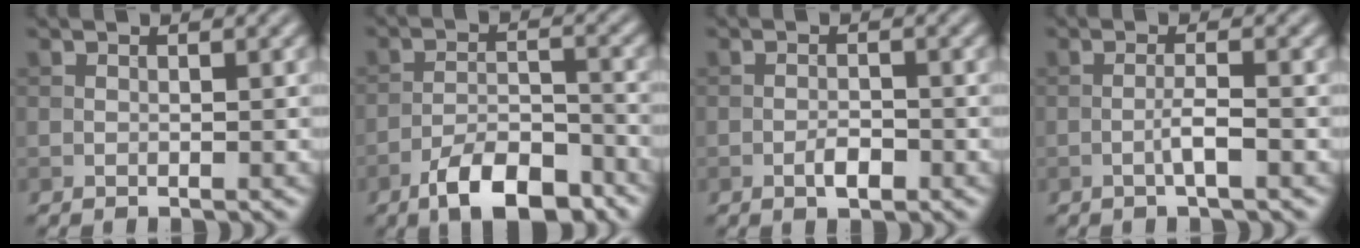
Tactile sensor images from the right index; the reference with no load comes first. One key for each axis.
{"total": 7.3, "fx": -5.1, "fy": 2.5, "fz": 4.6, "tx": -0.073, "ty": 0.002, "tz": -0.089}
{"total": 1.9, "fx": -0.9, "fy": 0.7, "fz": 1.5, "tx": -0.025, "ty": 0.001, "tz": -0.018}
{"total": 1.9, "fx": -0.7, "fy": 0.1, "fz": 1.8, "tx": -0.035, "ty": 0.005, "tz": -0.016}